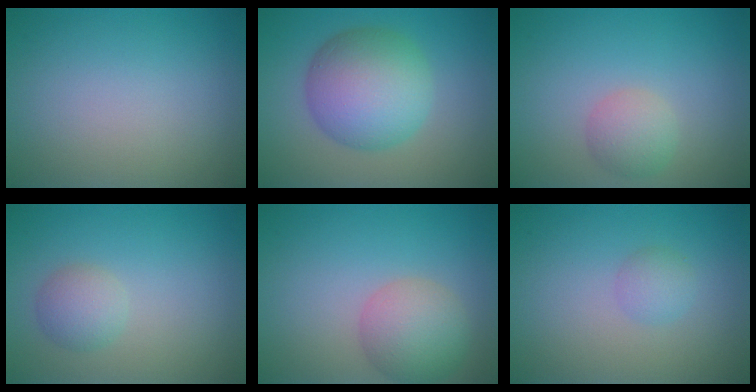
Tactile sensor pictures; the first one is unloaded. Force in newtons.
{"total": 7.9, "press": 7.9, "slide": 0.1}
{"total": 2.3, "press": 2.3, "slide": 0.2}
{"total": 2.2, "press": 2.2, "slide": 0.1}
{"total": 4.5, "press": 4.5, "slide": 0.2}
{"total": 1.5, "press": 1.5, "slide": 0.1}